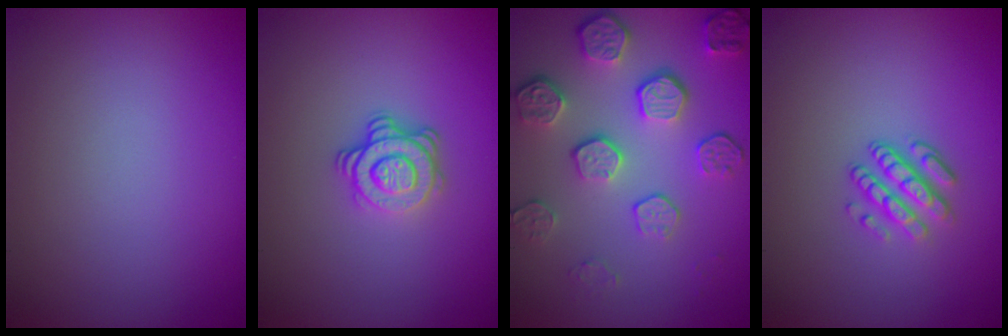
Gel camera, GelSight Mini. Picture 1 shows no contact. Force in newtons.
{"total": 3.4, "press": 2.7, "slide": 2.1}
{"total": 5.7, "press": 4.2, "slide": 3.8}
{"total": 3.1, "press": 2.3, "slide": 2.0}